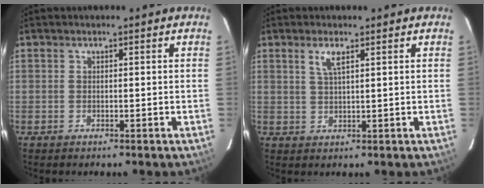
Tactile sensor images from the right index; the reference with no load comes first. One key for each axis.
{"total": 2.9, "fx": 1.5, "fy": 0.5, "fz": 2.4, "tx": -0.046, "ty": 0.002, "tz": 0.030}